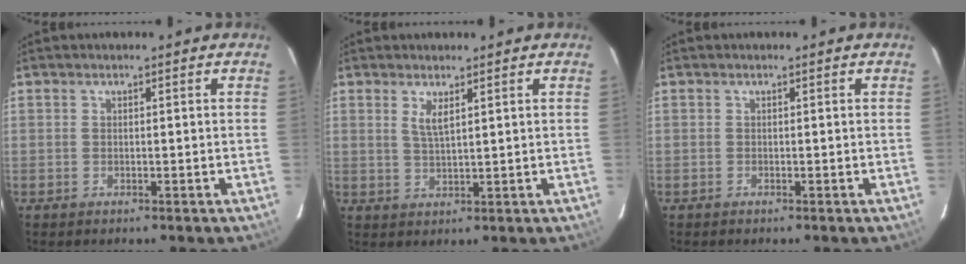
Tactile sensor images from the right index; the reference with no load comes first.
{"total": 3.0, "force": [1.4, 0.6, 2.5], "torque": [-0.048, -0.003, 0.026]}
{"total": 0.0}